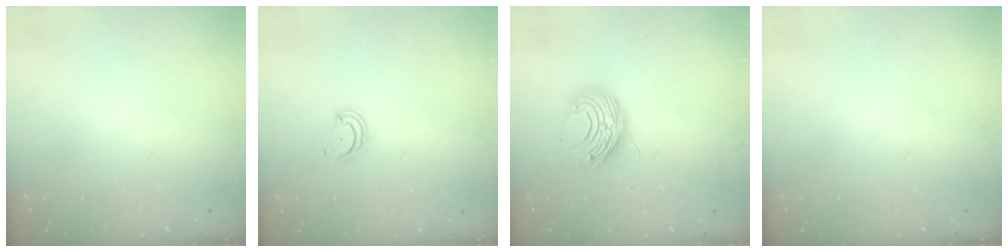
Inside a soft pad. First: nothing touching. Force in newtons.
{"total": 2.8, "press": 2.8, "slide": 0.3}
{"total": 9.1, "press": 9.1, "slide": 0.5}
{"total": 0.0}